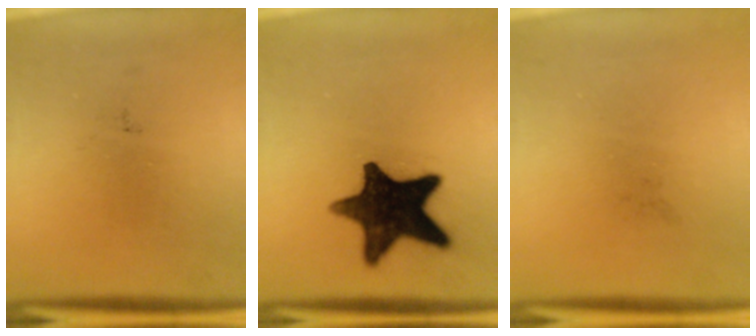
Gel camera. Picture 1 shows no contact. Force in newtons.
{"total": 15.5}
{"total": 0.0}